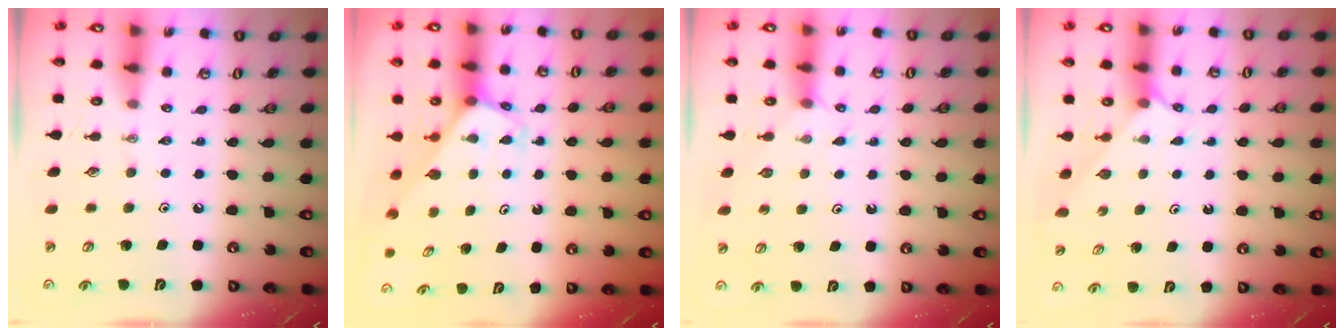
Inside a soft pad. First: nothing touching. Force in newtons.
{"total": 2.6, "press": 2.6, "slide": 0.1}
{"total": 3.5, "press": 3.5, "slide": 0.4}
{"total": 2.1, "press": 2.1, "slide": 0.3}